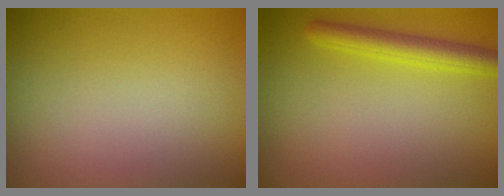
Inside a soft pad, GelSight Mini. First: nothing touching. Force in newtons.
{"total": 3.2, "press": 3.2, "slide": 0.2}